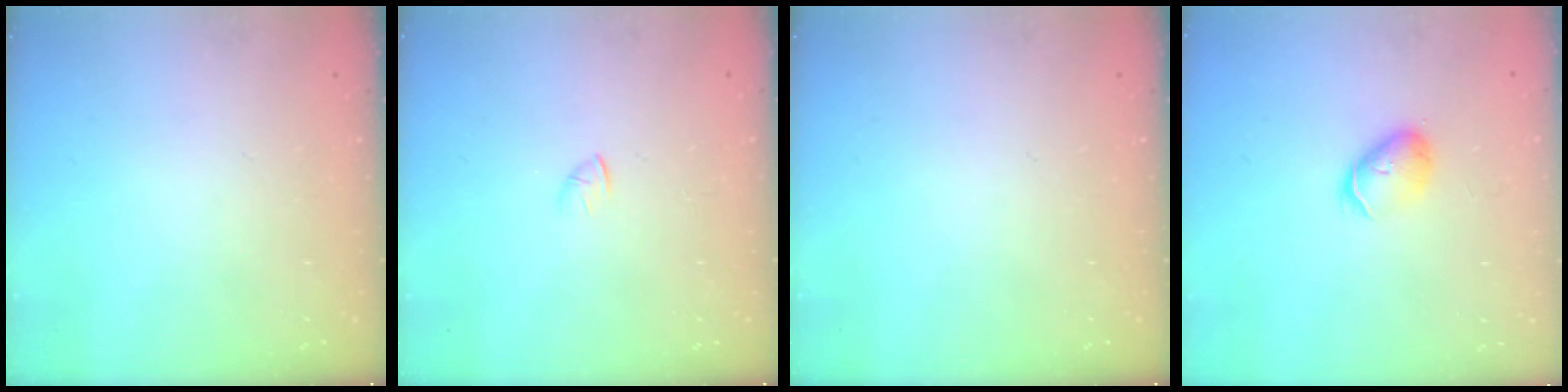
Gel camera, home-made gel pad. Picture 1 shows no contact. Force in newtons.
{"total": 1.5, "press": 1.4, "slide": 0.4}
{"total": 0.0}
{"total": 6.1, "press": 6.1, "slide": 0.3}